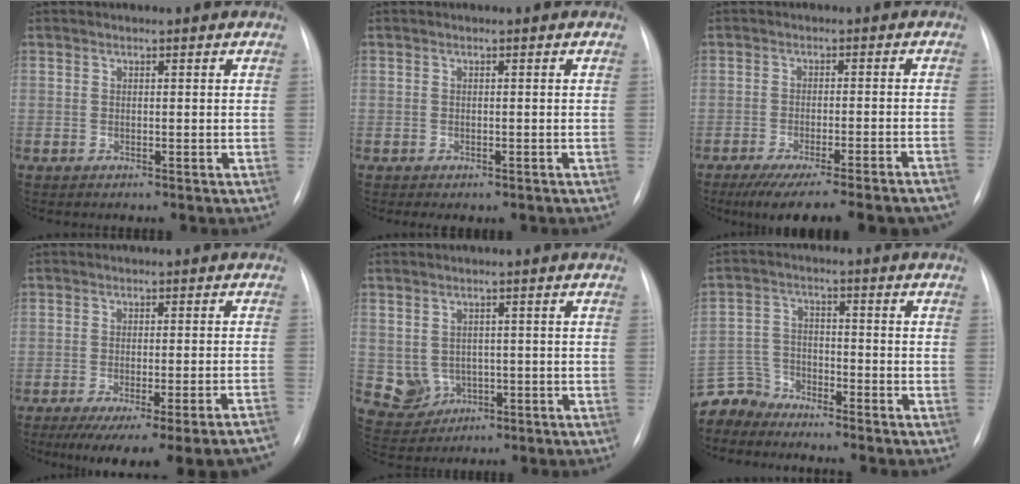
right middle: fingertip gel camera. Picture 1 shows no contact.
{"total": 1.1, "force": [-0.7, 0.6, 0.5], "torque": [-0.012, -0.002, -0.005]}
{"total": 17.1, "force": [-14.6, 1.0, 8.8], "torque": [-0.092, -0.023, -0.194]}
{"total": 18.4, "force": [-15.8, 0.2, 9.5], "torque": [-0.071, -0.022, -0.198]}
{"total": 4.8, "force": [-0.6, 4.5, 1.3], "torque": [-0.024, 0.008, 0.006]}
{"total": 6.3, "force": [-6.0, 1.6, -1.1], "torque": [0.015, 0.003, -0.123]}